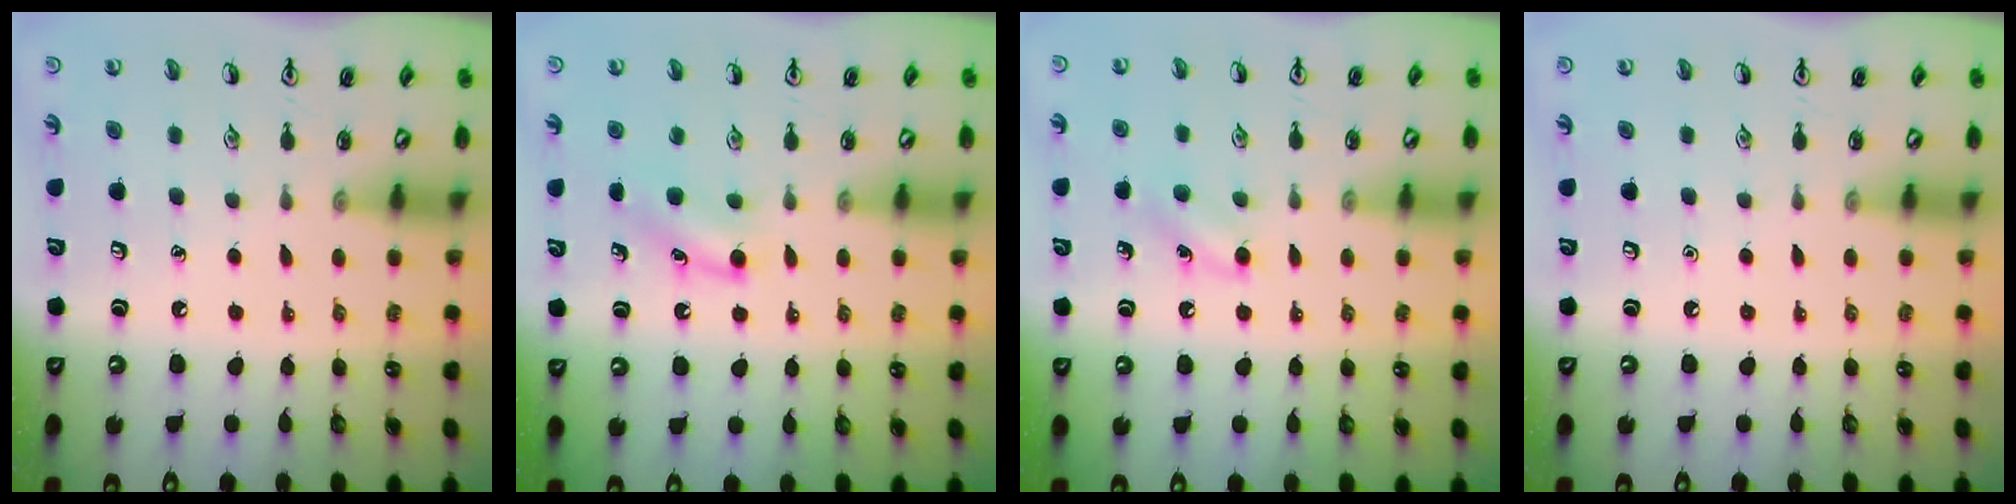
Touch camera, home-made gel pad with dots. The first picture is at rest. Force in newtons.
{"total": 6.0, "press": 5.8, "slide": 1.5}
{"total": 6.0, "press": 5.7, "slide": 1.7}
{"total": 0.0}